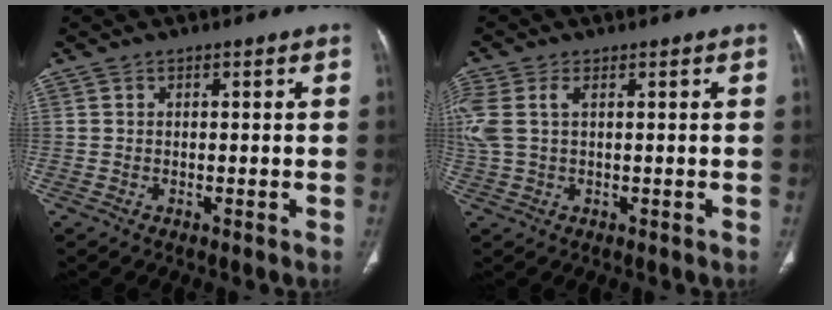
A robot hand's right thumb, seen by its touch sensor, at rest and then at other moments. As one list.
[{"total": 7.0, "force": [1.6, 4.0, 5.6], "torque": [-0.169, 0.023, 0.038]}]